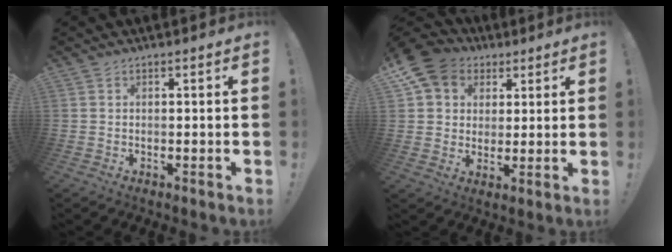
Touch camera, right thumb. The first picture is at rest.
{"total": 10.9, "force": [5.0, 9.0, 3.6], "torque": [-0.059, -0.020, 0.105]}